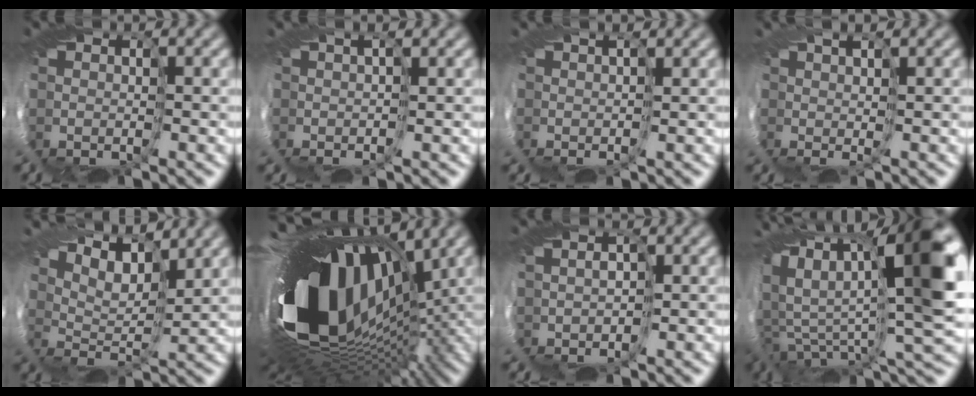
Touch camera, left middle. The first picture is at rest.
{"total": 2.0, "force": [0.5, -1.9, -0.6], "torque": [0.026, 0.013, -0.001]}
{"total": 2.0, "force": [1.3, -1.4, -0.7], "torque": [0.016, 0.016, 0.007]}
{"total": 3.0, "force": [0.6, -2.8, -0.9], "torque": [0.030, 0.005, -0.011]}
{"total": 5.6, "force": [5.5, -0.6, 1.0], "torque": [-0.021, 0.023, 0.053]}
{"total": 16.2, "force": [0.5, 10.2, 12.6], "torque": [-0.244, -0.076, 0.017]}
{"total": 0.5, "force": [0.4, 0.3, 0.2], "torque": [0.012, 0.011, -0.017]}
{"total": 12.9, "force": [4.1, 3.8, 11.6], "torque": [-0.208, 0.007, 0.057]}